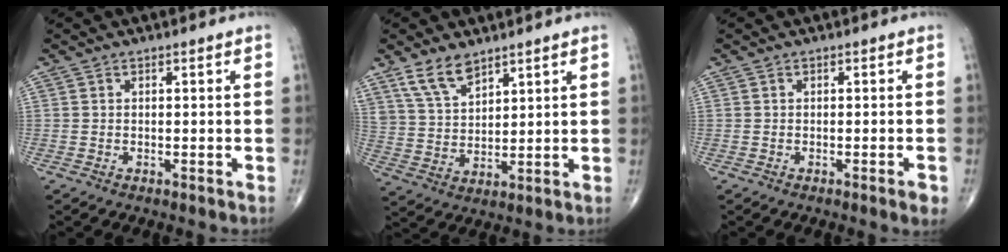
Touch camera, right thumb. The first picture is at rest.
{"total": 7.8, "force": [5.6, 3.7, 3.9], "torque": [-0.062, -0.025, 0.118]}
{"total": 2.1, "force": [-1.1, 0.2, 1.7], "torque": [-0.019, -0.004, -0.016]}